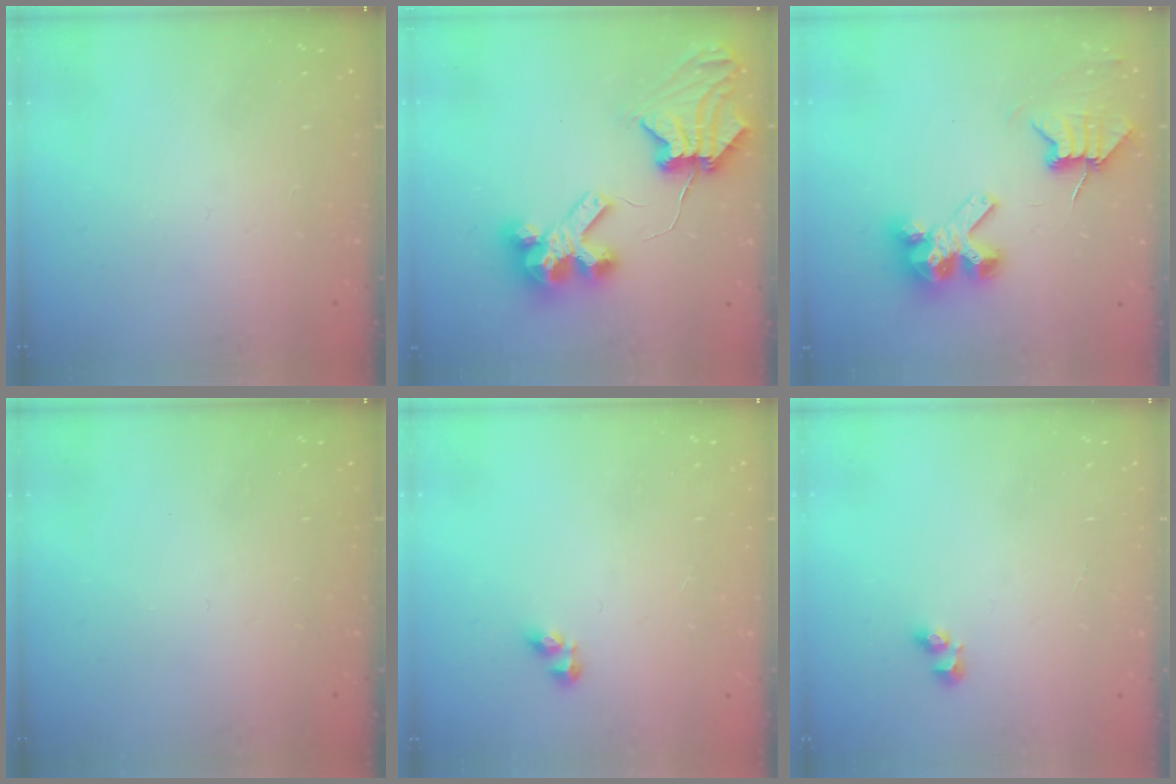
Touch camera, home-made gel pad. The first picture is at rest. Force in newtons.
{"total": 8.3, "press": 8.2, "slide": 1.1}
{"total": 9.5, "press": 9.5, "slide": 0.8}
{"total": 0.0}
{"total": 3.6, "press": 3.6, "slide": 0.5}
{"total": 4.6, "press": 4.3, "slide": 1.8}